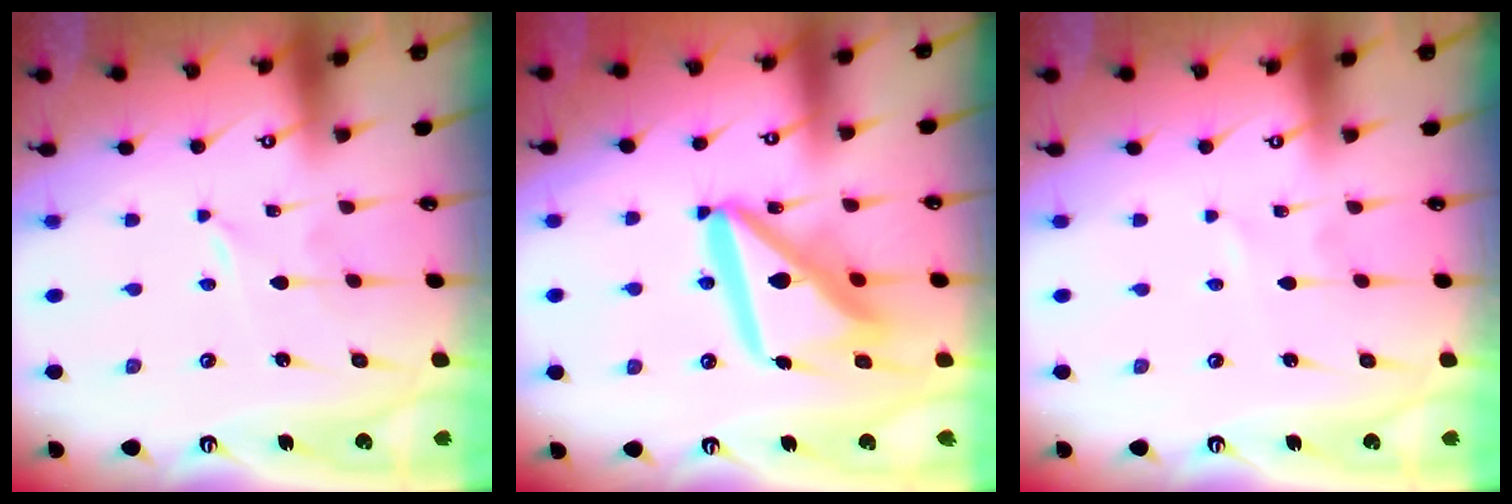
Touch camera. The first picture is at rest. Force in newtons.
{"total": 17.4, "press": 17.3, "slide": 1.9}
{"total": 0.6, "press": 0.6, "slide": 0.1}